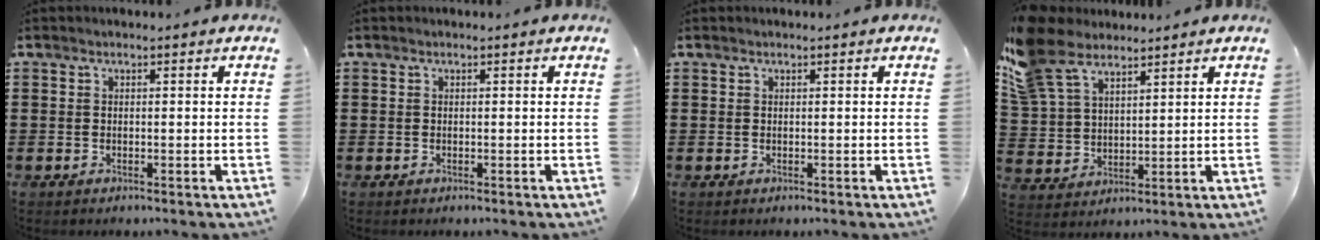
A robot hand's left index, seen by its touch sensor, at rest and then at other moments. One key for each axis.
{"total": 0.0}
{"total": 0.0}
{"total": 10.1, "fx": 7.7, "fy": 4.8, "fz": 4.5, "tx": -0.134, "ty": -0.013, "tz": 0.146}